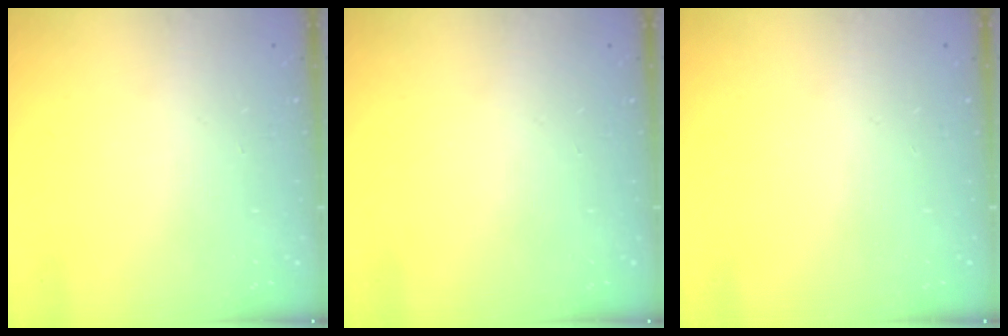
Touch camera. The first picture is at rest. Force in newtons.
{"total": 0.0}
{"total": 0.0}